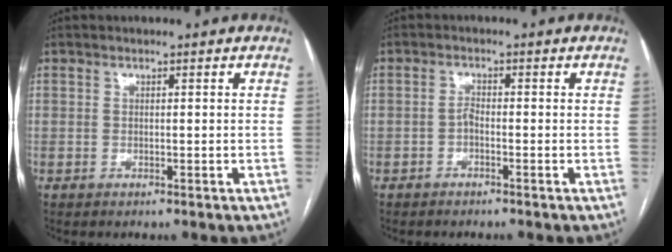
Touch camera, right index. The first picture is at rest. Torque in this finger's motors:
{"motor_torque": [0.22, -0.10, 0.04, 0.03]}